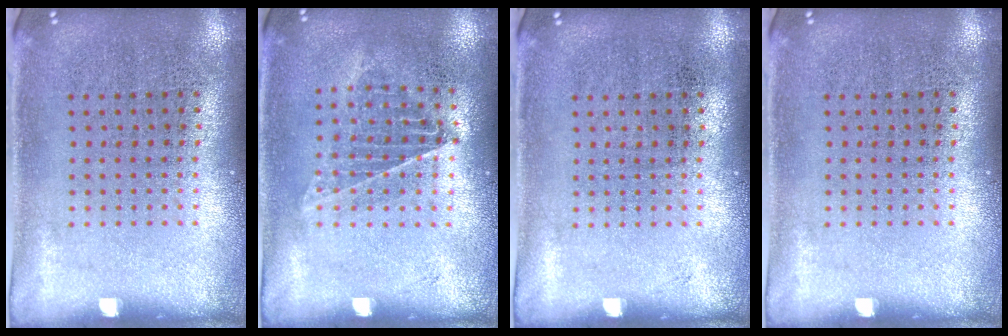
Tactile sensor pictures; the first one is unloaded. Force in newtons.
{"total": 0.9, "press": 0.9, "slide": 0.1}
{"total": 0.0}
{"total": 0.0}